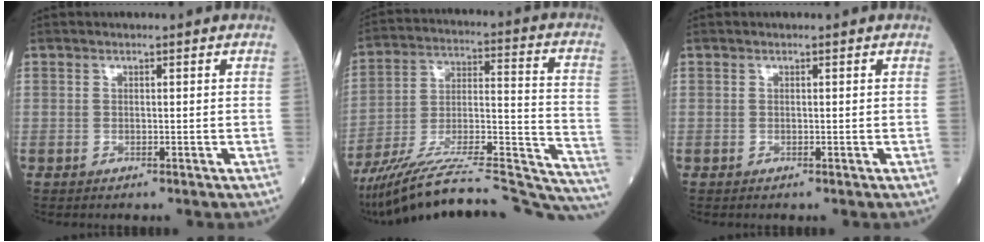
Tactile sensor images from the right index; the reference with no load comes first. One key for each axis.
{"total": 33.4, "fx": -30.5, "fy": 2.9, "fz": 13.4, "tx": -0.143, "ty": -0.007, "tz": -0.438}
{"total": 0.0}